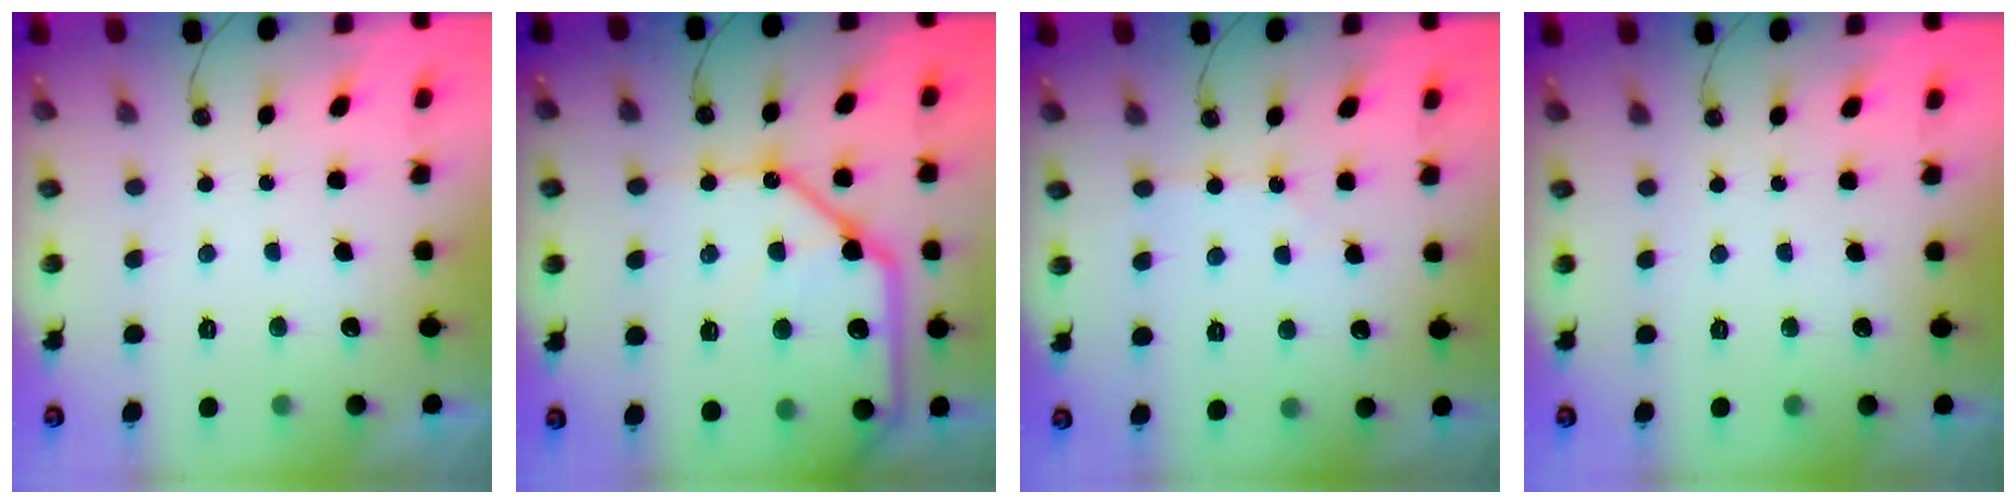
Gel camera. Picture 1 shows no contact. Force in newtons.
{"total": 23.8, "press": 23.6, "slide": 3.1}
{"total": 1.9, "press": 1.8, "slide": 0.4}
{"total": 0.0}